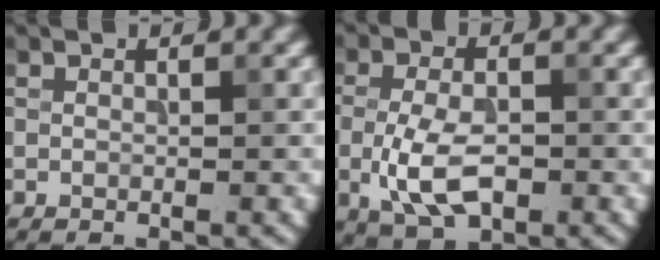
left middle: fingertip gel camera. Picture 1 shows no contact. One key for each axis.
{"total": 4.8, "fx": -1.3, "fy": 2.2, "fz": 4.1, "tx": -0.093, "ty": -0.004, "tz": -0.023}